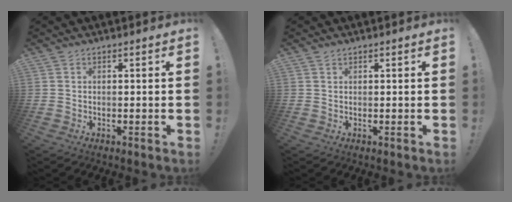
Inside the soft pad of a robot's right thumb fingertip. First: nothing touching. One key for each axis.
{"total": 0.8, "fx": 0.6, "fy": 0.4, "fz": 0.2, "tx": 0.002, "ty": -0.003, "tz": 0.011}